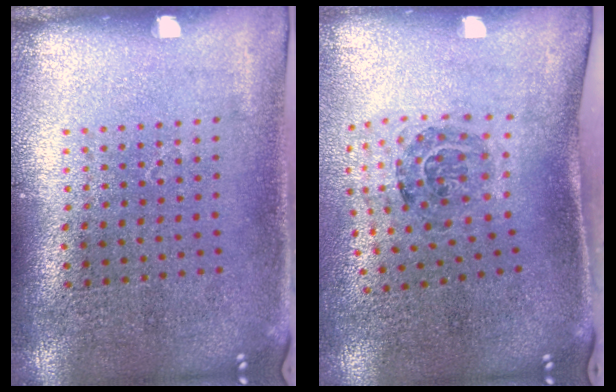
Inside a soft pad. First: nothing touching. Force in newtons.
{"total": 1.4, "press": 1.0, "slide": 1.0}